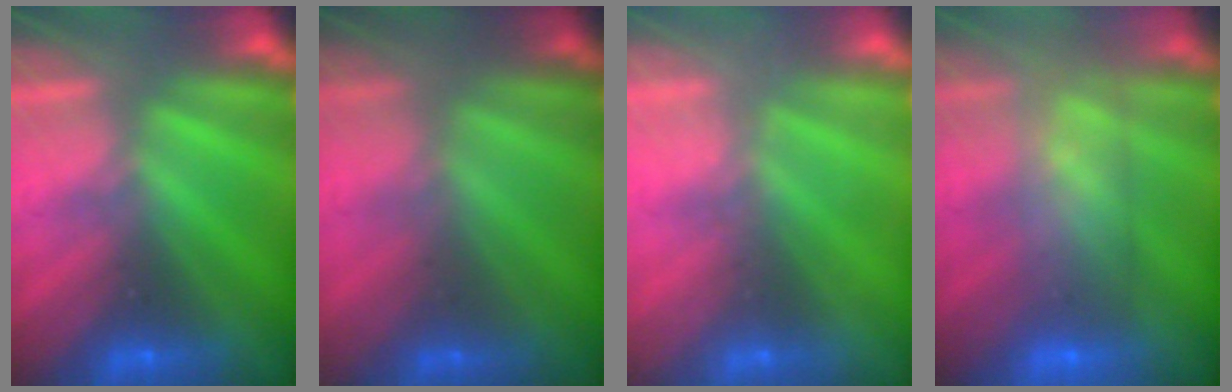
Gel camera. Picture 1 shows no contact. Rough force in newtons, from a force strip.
{"total": 1.7}
{"total": 2.0}
{"total": 9.1}